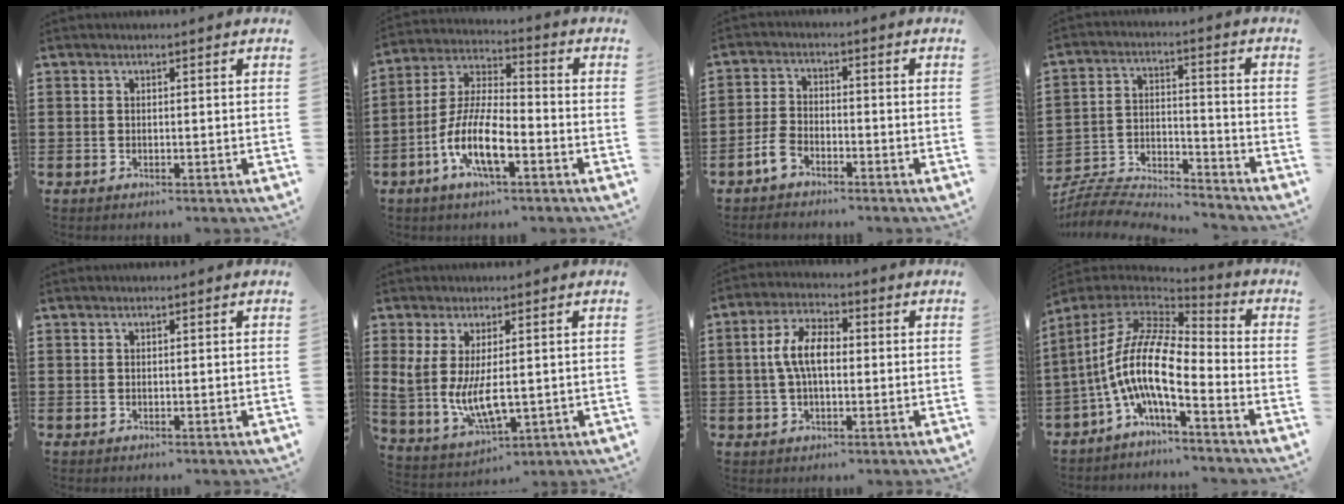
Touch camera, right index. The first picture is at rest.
{"total": 10.1, "force": [-4.5, 3.6, 8.3], "torque": [-0.198, -0.006, -0.091]}
{"total": 2.7, "force": [-1.8, 1.4, 1.5], "torque": [-0.036, 0.000, -0.037]}
{"total": 6.6, "force": [-6.4, 1.0, 1.2], "torque": [-0.035, 0.000, -0.132]}
{"total": 0.0}
{"total": 7.8, "force": [0.4, 3.4, 7.0], "torque": [-0.158, -0.009, 0.008]}
{"total": 6.8, "force": [0.0, 3.3, 6.0], "torque": [-0.136, 0.005, -0.009]}
{"total": 12.0, "force": [-3.0, 3.7, 11.1], "torque": [-0.254, -0.024, -0.075]}